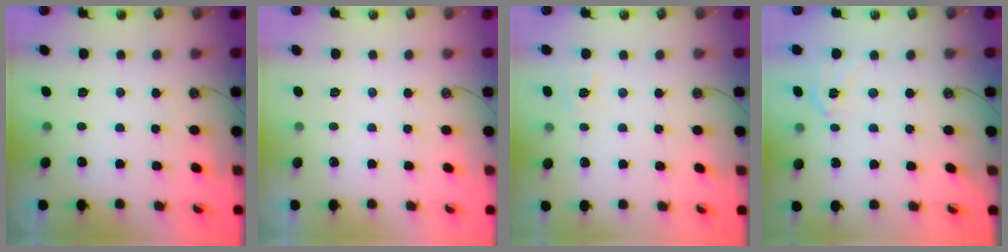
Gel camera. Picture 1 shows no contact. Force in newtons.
{"total": 0.0}
{"total": 6.6, "press": 6.6, "slide": 0.5}
{"total": 9.4, "press": 9.3, "slide": 1.3}